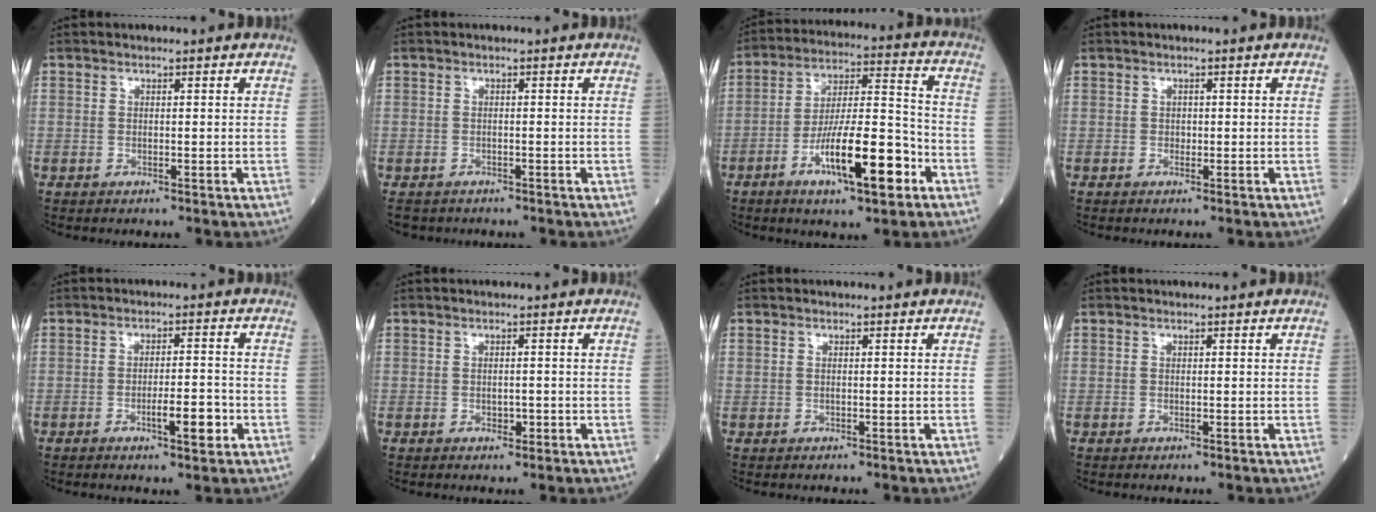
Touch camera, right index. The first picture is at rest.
{"total": 3.2, "force": [-2.5, 2.0, 0.2], "torque": [-0.004, 0.000, -0.042]}
{"total": 14.8, "force": [-6.5, 2.8, 12.9], "torque": [-0.226, 0.001, -0.108]}
{"total": 0.7, "force": [-0.1, 0.6, 0.3], "torque": [-0.002, 0.002, -0.002]}
{"total": 5.1, "force": [-2.0, 1.0, 4.6], "torque": [-0.074, -0.001, -0.030]}
{"total": 1.5, "force": [-0.5, 0.9, 1.1], "torque": [-0.017, 0.000, -0.003]}
{"total": 0.0}
{"total": 0.0}